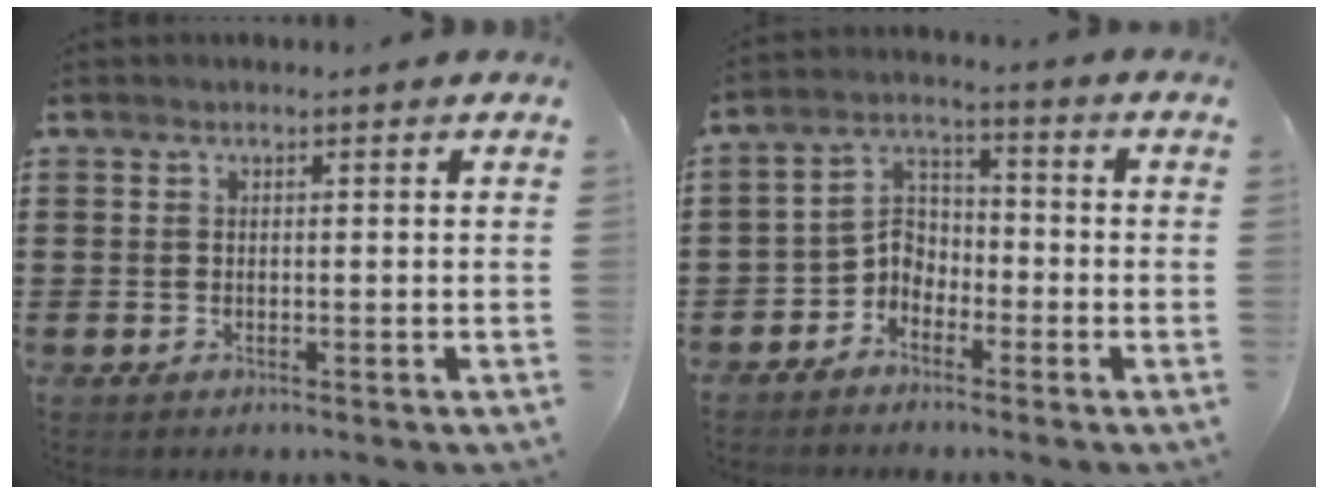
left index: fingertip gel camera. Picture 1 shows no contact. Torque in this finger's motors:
{"motor_torque": [0.12, 0.11, 0.00, 0.01]}